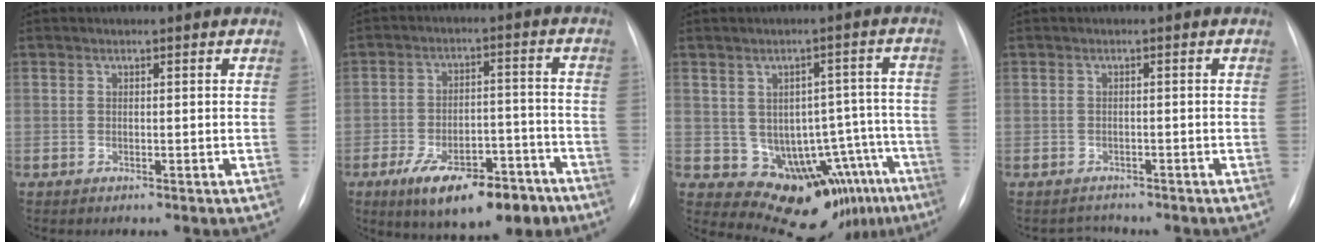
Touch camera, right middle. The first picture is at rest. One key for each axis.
{"total": 14.6, "fx": -9.2, "fy": 5.8, "fz": 9.6, "tx": -0.136, "ty": 0.008, "tz": -0.135}
{"total": 13.3, "fx": -6.9, "fy": 8.7, "fz": 7.4, "tx": -0.062, "ty": 0.039, "tz": -0.082}
{"total": 1.8, "fx": -1.6, "fy": 0.6, "fz": -0.5, "tx": 0.007, "ty": -0.004, "tz": -0.023}